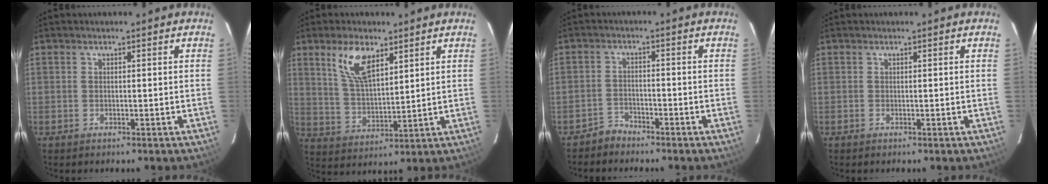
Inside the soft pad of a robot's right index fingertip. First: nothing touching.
{"total": 9.3, "force": [5.3, 4.0, 6.5], "torque": [-0.125, 0.006, 0.112]}
{"total": 2.7, "force": [-2.5, 1.0, -0.2], "torque": [0.001, 0.008, -0.048]}
{"total": 0.0}